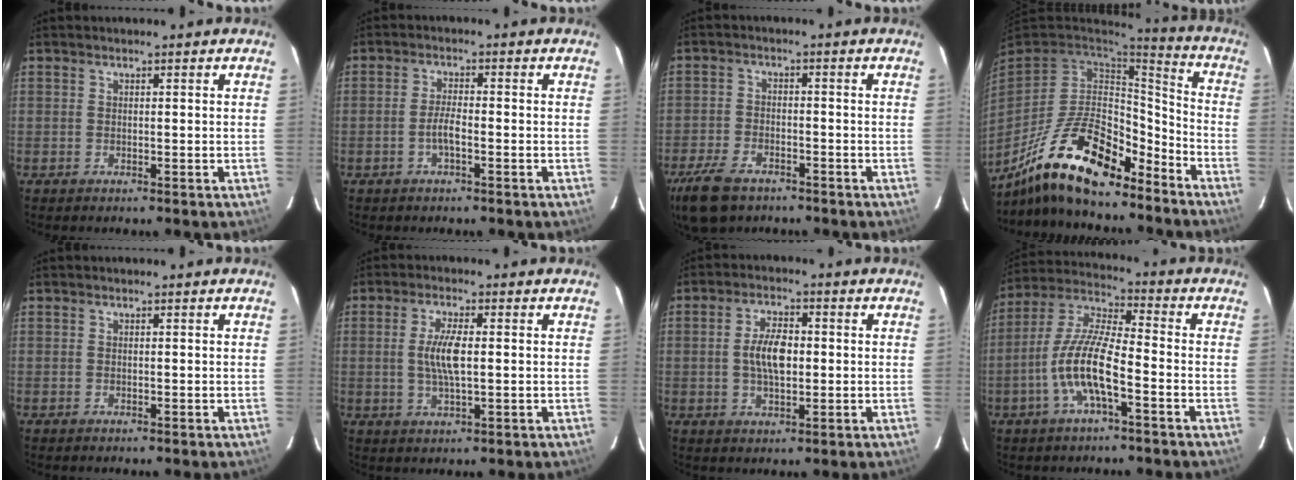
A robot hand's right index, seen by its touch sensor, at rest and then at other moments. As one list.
[{"total": 2.8, "force": [-1.3, 0.6, 2.4], "torque": [-0.051, 0.002, -0.023]}, {"total": 9.6, "force": [-6.7, 4.9, 4.9], "torque": [-0.133, -0.012, -0.127]}, {"total": 20.5, "force": [-14.9, 7.2, 12.2], "torque": [-0.248, -0.010, -0.261]}, {"total": 0.0}, {"total": 6.0, "force": [0.3, 1.6, 5.8], "torque": [-0.111, 0.000, 0.006]}, {"total": 6.7, "force": [0.0, 3.3, 5.9], "torque": [-0.111, 0.007, 0.001]}, {"total": 11.5, "force": [-4.4, 2.6, 10.3], "torque": [-0.217, 0.000, -0.086]}]